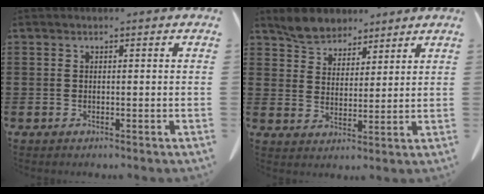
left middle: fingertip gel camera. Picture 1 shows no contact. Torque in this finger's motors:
{"motor_torque": [1.00, 0.79, 0.12, 0.04]}